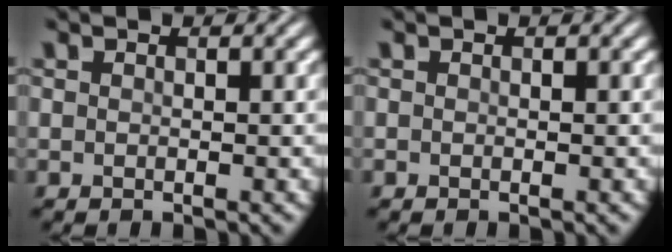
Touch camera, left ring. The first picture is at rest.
{"total": 0.0}